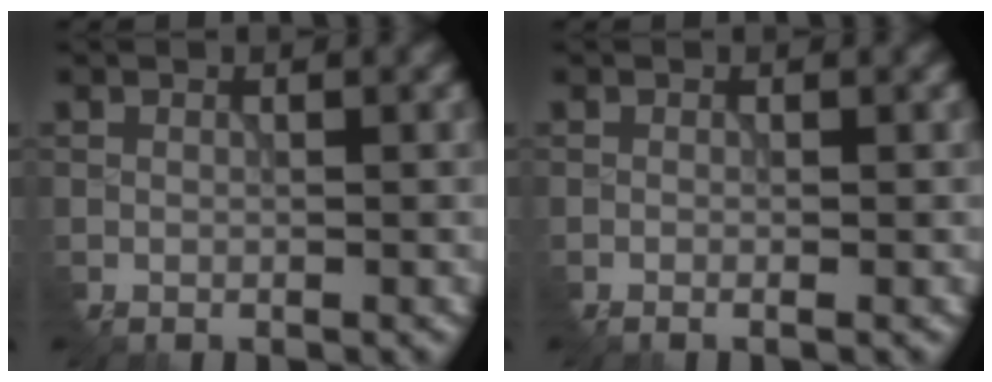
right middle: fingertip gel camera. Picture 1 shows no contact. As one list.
[{"total": 0.9, "force": [-0.5, 0.0, 0.7], "torque": [-0.017, -0.006, -0.010]}]